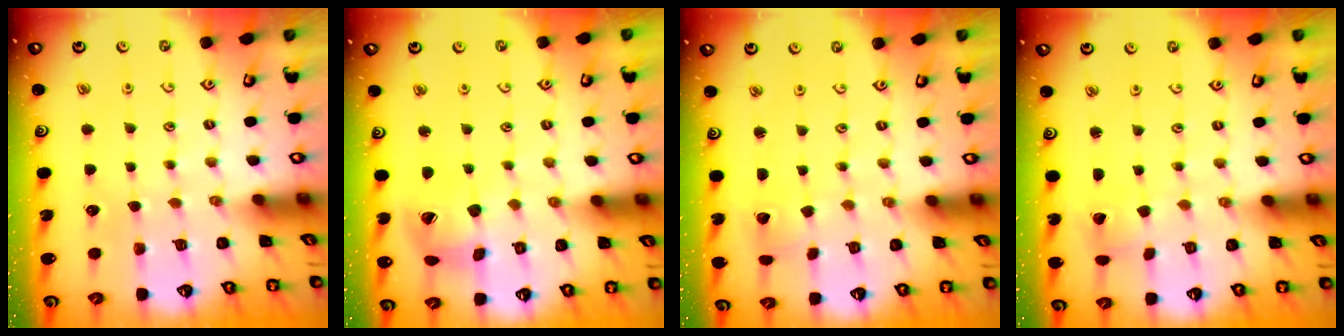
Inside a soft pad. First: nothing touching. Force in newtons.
{"total": 14.4, "press": 14.3, "slide": 1.7}
{"total": 2.8, "press": 2.8, "slide": 0.2}
{"total": 3.4, "press": 3.4, "slide": 0.3}